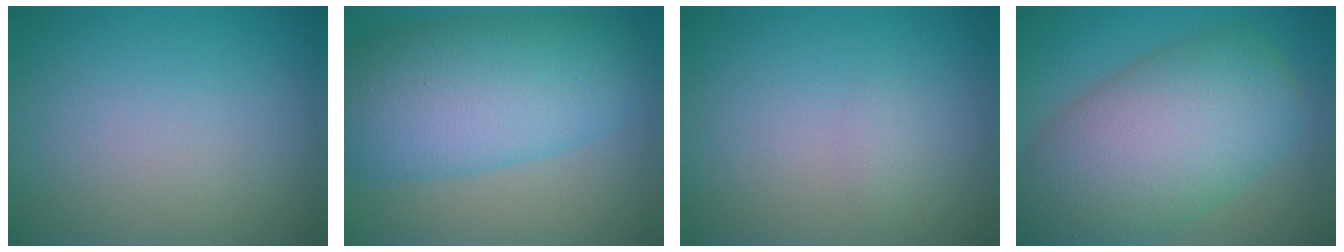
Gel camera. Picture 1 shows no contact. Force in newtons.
{"total": 10.4, "press": 10.4, "slide": 0.2}
{"total": 0.8, "press": 0.7, "slide": 0.1}
{"total": 11.8, "press": 11.8, "slide": 0.5}